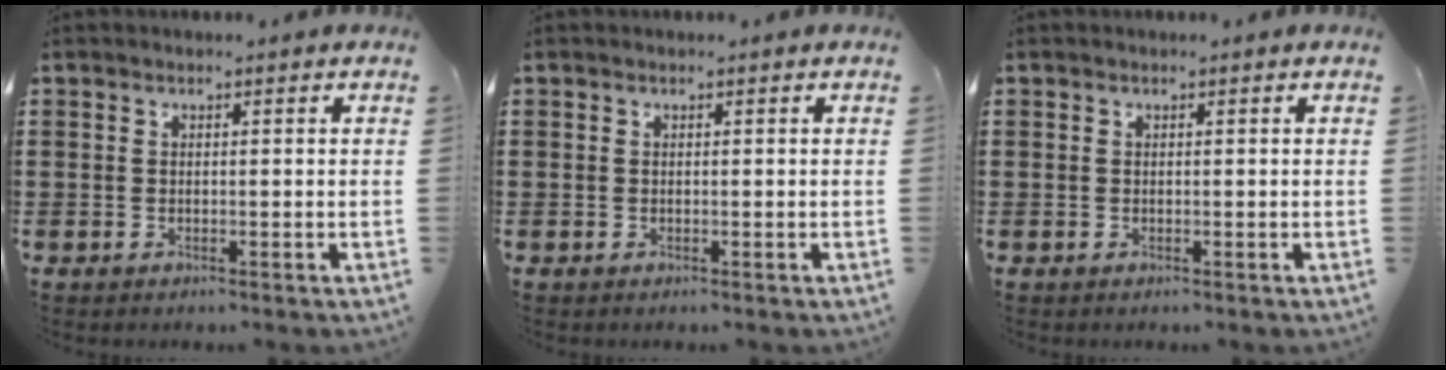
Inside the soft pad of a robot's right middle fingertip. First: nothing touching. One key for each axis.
{"total": 0.0}
{"total": 0.0}